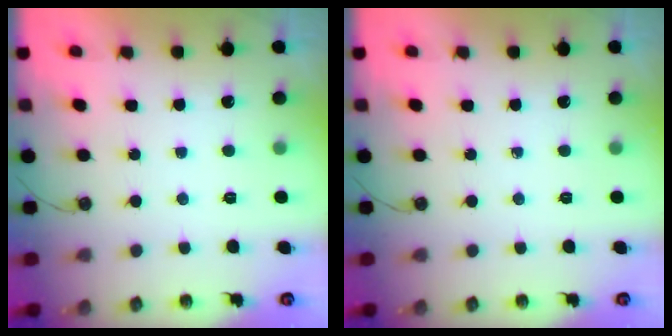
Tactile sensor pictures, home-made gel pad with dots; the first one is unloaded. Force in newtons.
{"total": 0.0}